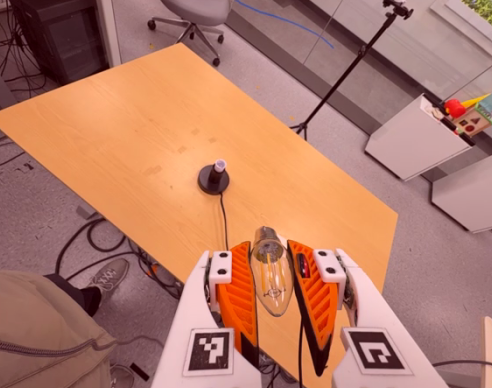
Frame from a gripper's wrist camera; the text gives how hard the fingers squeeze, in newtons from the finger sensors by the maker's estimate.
{"total": 17.2, "left": 18.2, "right": 16.2}